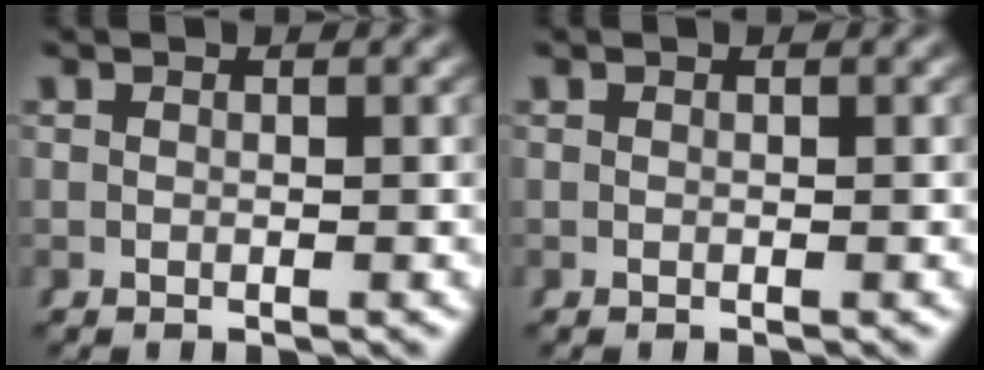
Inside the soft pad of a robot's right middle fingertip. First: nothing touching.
{"total": 0.0}